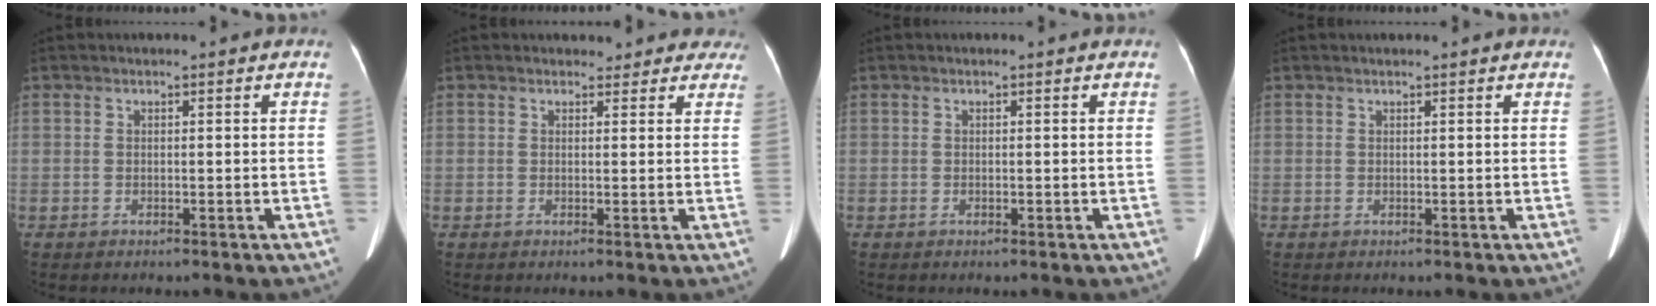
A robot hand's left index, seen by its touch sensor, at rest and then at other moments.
{"total": 5.8, "force": [5.1, 2.7, 0.1], "torque": [0.030, -0.003, 0.034]}
{"total": 0.0}
{"total": 2.3, "force": [2.0, 0.2, 1.0], "torque": [-0.012, 0.025, 0.022]}